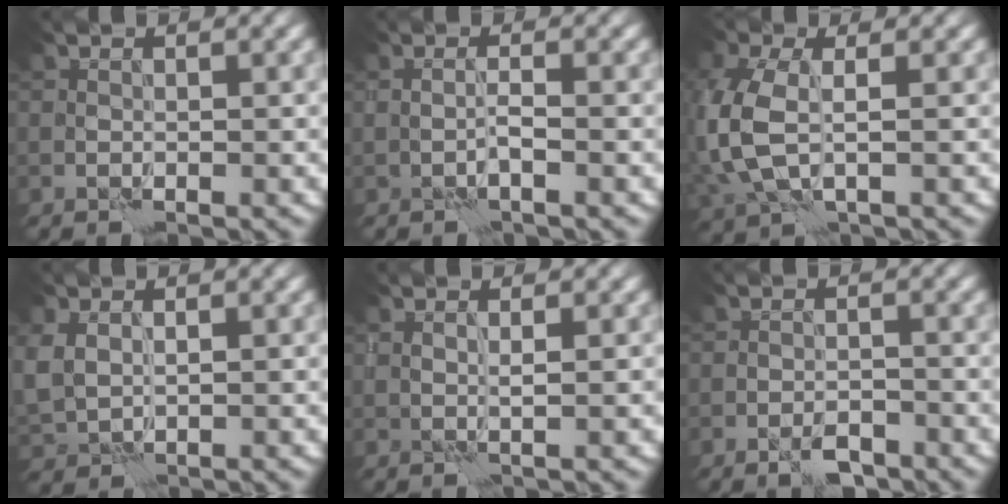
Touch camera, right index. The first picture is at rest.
{"total": 0.8, "force": [0.0, -0.2, 0.7], "torque": [-0.014, 0.000, 0.000]}
{"total": 6.0, "force": [0.1, 3.3, 5.0], "torque": [-0.137, -0.005, -0.001]}
{"total": 3.2, "force": [0.7, 2.5, 1.9], "torque": [-0.055, -0.015, 0.021]}
{"total": 1.0, "force": [0.8, -0.2, 0.6], "torque": [-0.013, -0.005, 0.016]}
{"total": 1.8, "force": [-1.3, 0.6, 1.1], "torque": [-0.016, 0.000, -0.024]}